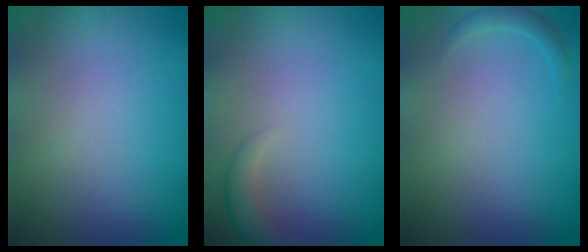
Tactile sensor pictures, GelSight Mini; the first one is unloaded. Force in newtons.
{"total": 2.0, "press": 2.0, "slide": 0.1}
{"total": 0.9, "press": 0.9, "slide": 0.1}